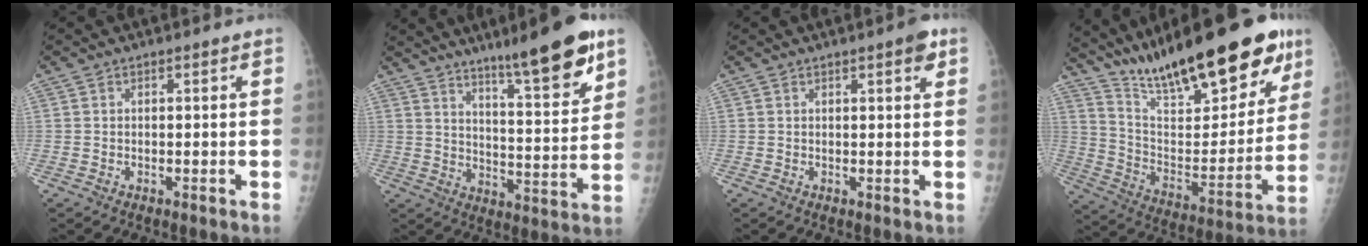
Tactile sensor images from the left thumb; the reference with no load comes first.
{"total": 15.6, "force": [10.4, 2.4, 11.4], "torque": [-0.149, -0.064, 0.165]}
{"total": 2.9, "force": [1.6, 0.7, 2.4], "torque": [-0.025, -0.003, 0.017]}
{"total": 29.4, "force": [20.4, 8.8, 19.2], "torque": [-0.265, -0.065, 0.332]}